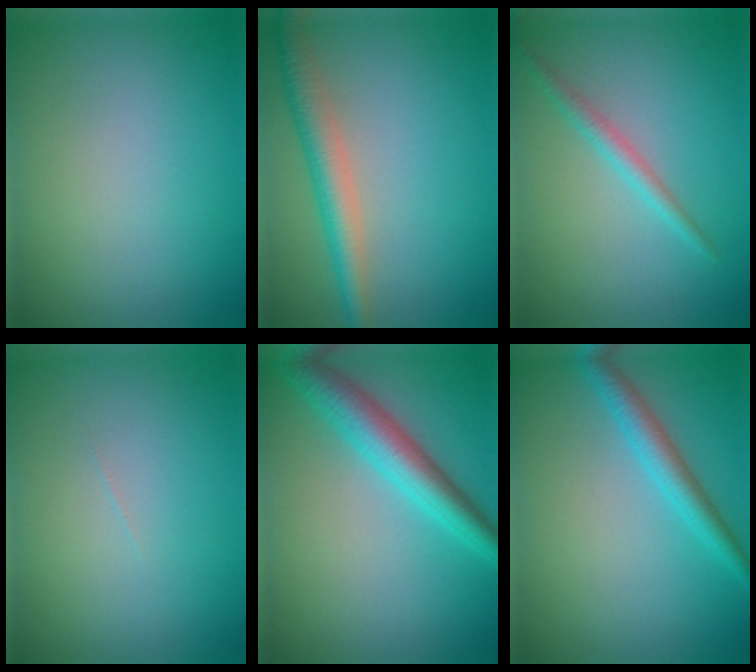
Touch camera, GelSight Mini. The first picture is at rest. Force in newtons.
{"total": 4.0, "press": 4.0, "slide": 0.1}
{"total": 1.6, "press": 1.6, "slide": 0.1}
{"total": 0.0}
{"total": 4.8, "press": 4.8, "slide": 0.1}
{"total": 3.1, "press": 3.1, "slide": 0.0}